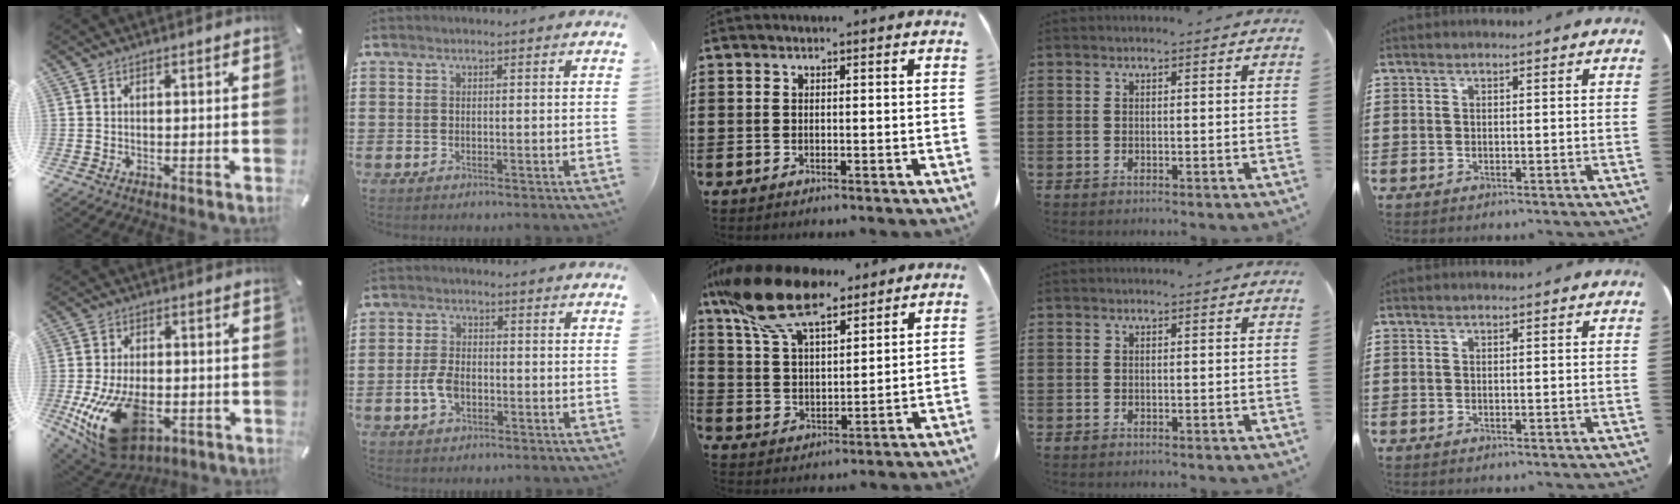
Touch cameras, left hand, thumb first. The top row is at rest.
{"thumb": {"total": 19.1, "force": [-5.3, 11.2, 14.5], "torque": [-0.275, 0.007, -0.075]}, "index": {"total": 4.4, "force": [-1.1, 2.5, 3.4], "torque": [-0.088, -0.006, -0.026]}, "middle": {"total": 13.9, "force": [10.5, 4.5, 7.9], "torque": [-0.191, -0.026, 0.191]}}